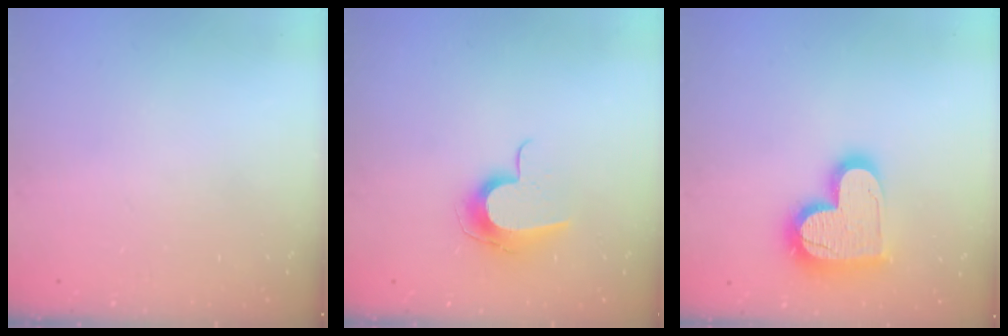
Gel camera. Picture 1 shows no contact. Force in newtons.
{"total": 10.1, "press": 10.1, "slide": 0.6}
{"total": 16.9, "press": 16.9, "slide": 1.3}